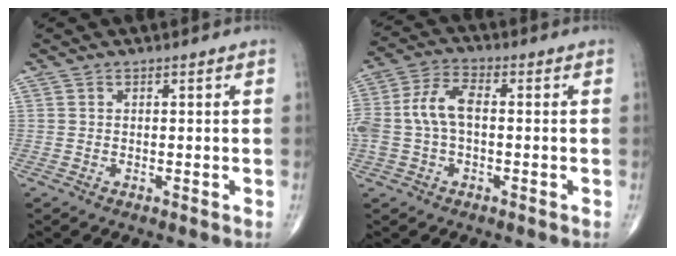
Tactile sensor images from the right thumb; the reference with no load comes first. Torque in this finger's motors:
{"motor_torque": [1.60, 1.09, 1.22, 0.09, 0.13]}